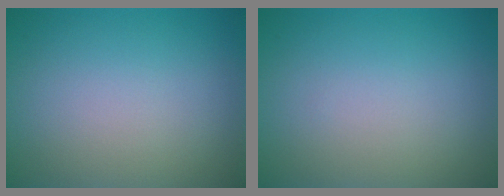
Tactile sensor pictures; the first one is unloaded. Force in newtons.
{"total": 0.0}